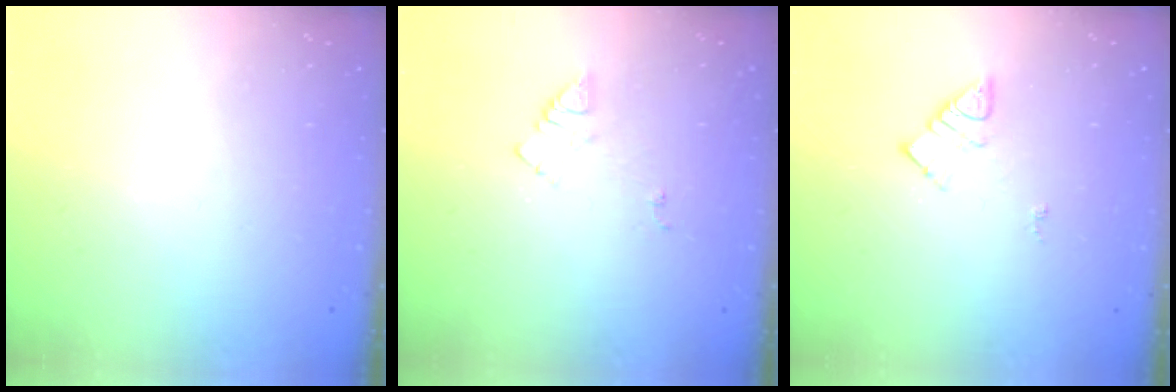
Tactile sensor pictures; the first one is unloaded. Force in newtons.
{"total": 6.2, "press": 6.2, "slide": 0.8}
{"total": 6.6, "press": 6.6, "slide": 0.7}